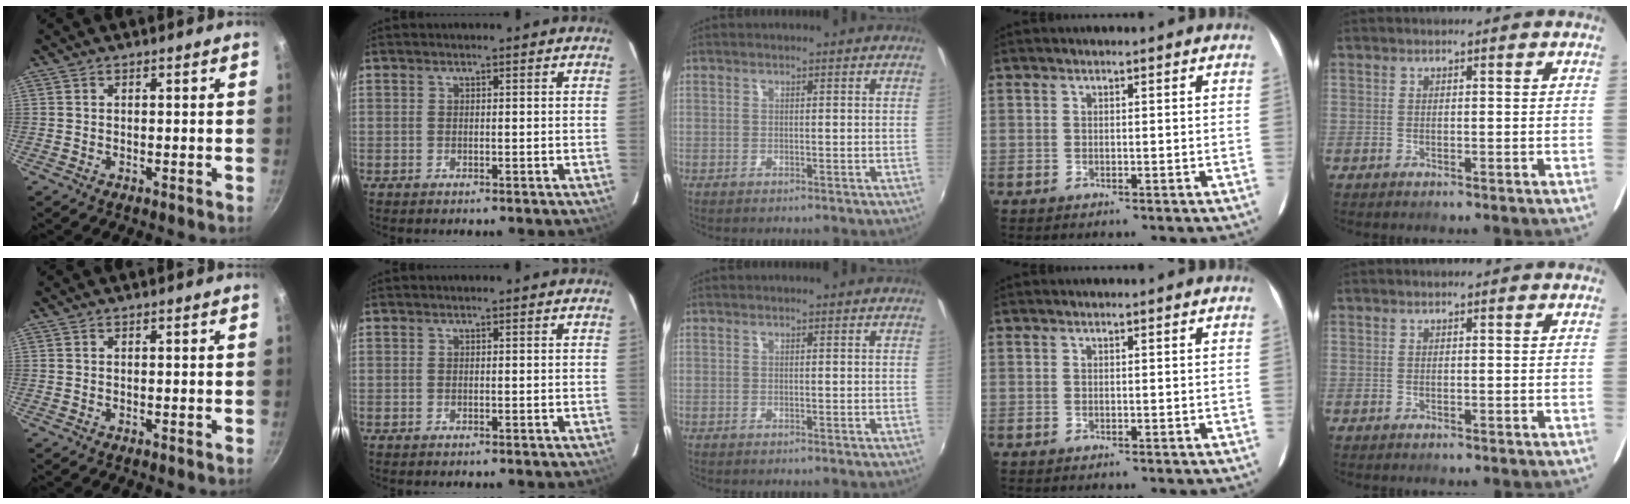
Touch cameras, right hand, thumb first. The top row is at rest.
{}